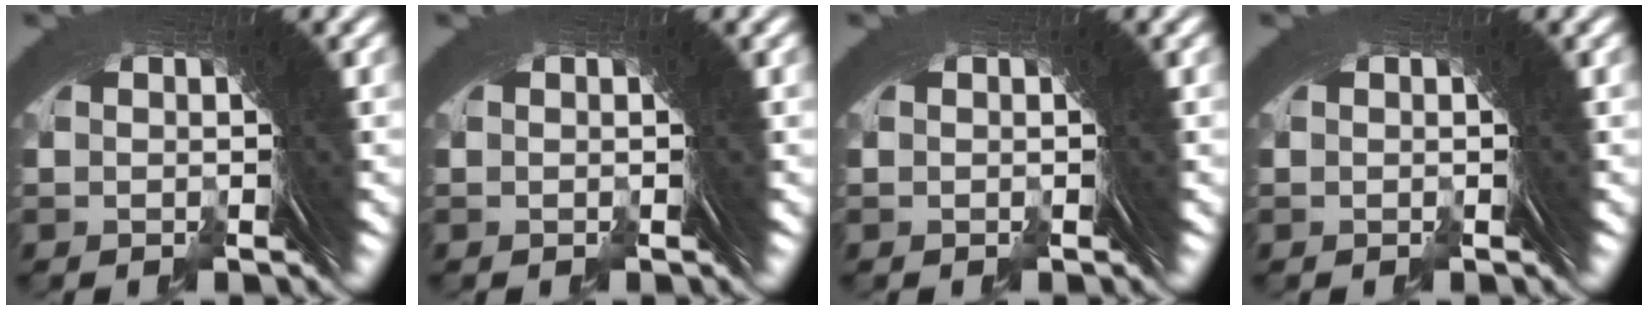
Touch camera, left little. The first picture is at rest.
{"total": 0.0}
{"total": 0.0}
{"total": 0.0}